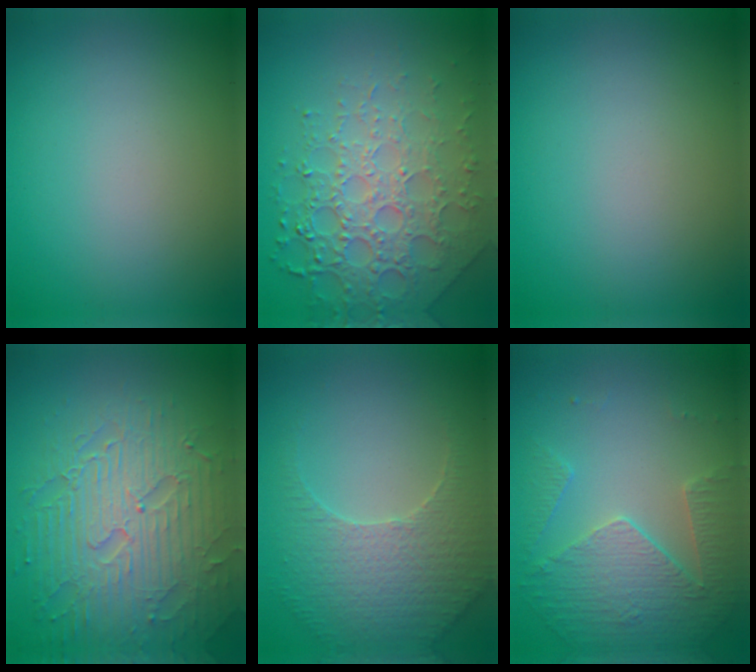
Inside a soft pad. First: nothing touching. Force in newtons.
{"total": 7.8, "press": 5.4, "slide": 5.6}
{"total": 0.0}
{"total": 8.4, "press": 6.1, "slide": 5.8}
{"total": 3.8, "press": 3.6, "slide": 1.2}
{"total": 3.8, "press": 3.5, "slide": 1.4}